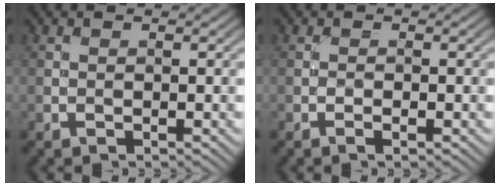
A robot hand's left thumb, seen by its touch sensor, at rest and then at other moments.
{"total": 0.8, "force": [-0.4, 0.2, 0.6], "torque": [-0.012, 0.001, -0.009]}